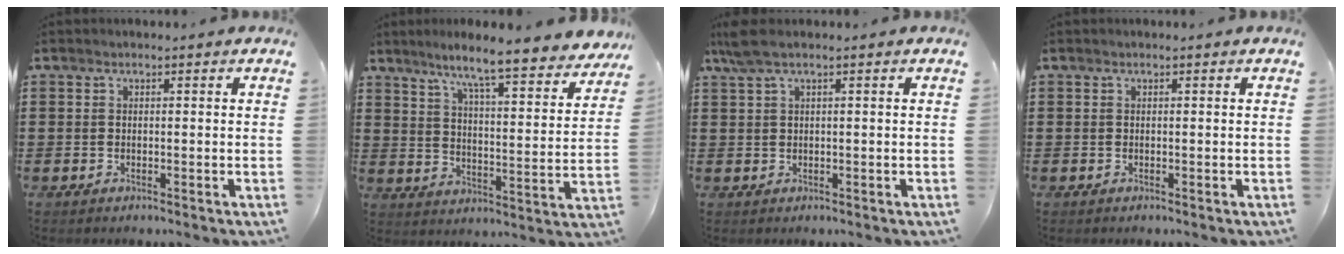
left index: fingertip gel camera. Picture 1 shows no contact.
{"total": 7.5, "force": [6.6, -0.6, 3.5], "torque": [-0.087, -0.052, 0.105]}
{"total": 2.5, "force": [1.1, 0.3, 2.3], "torque": [-0.053, -0.003, 0.017]}
{"total": 0.0}